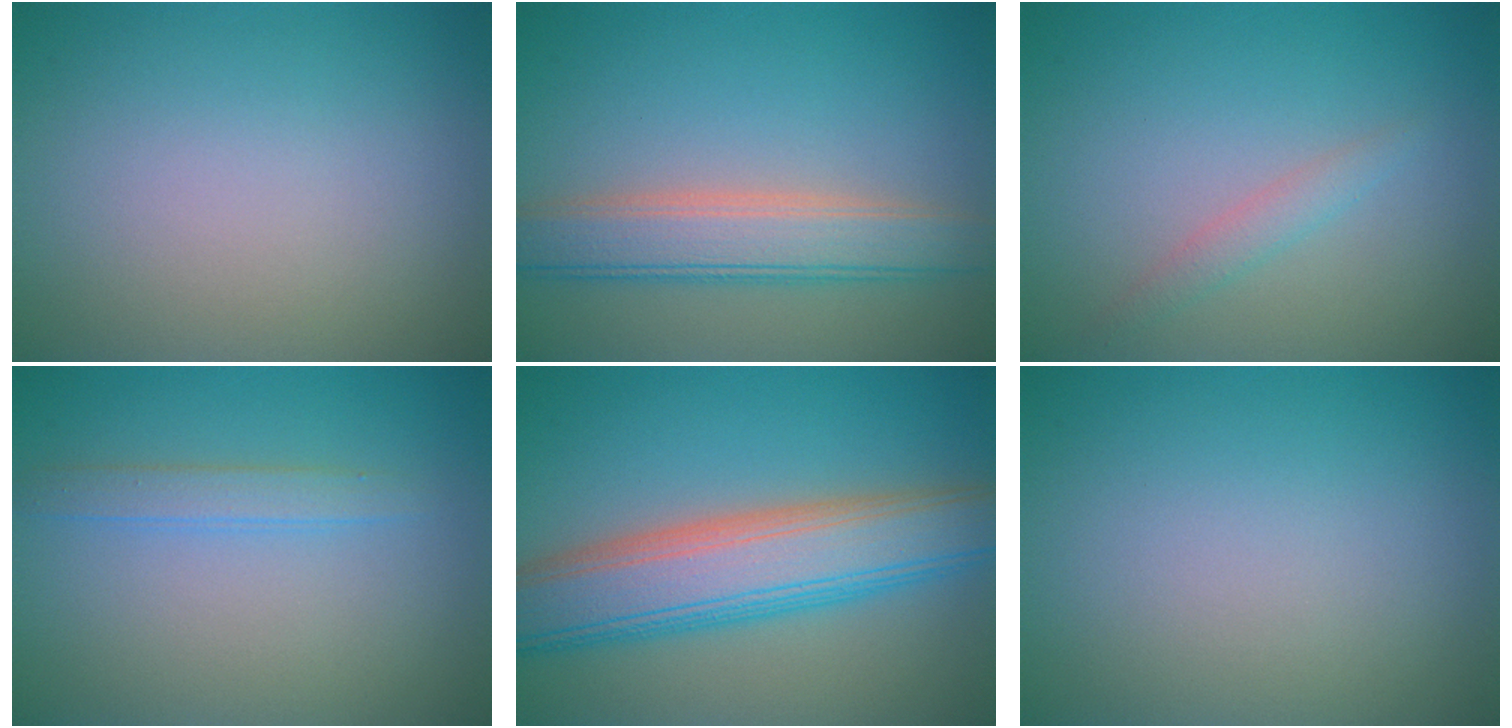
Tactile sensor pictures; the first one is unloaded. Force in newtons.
{"total": 5.0, "press": 5.0, "slide": 0.1}
{"total": 2.0, "press": 2.0, "slide": 0.2}
{"total": 1.7, "press": 1.7, "slide": 0.1}
{"total": 8.7, "press": 8.6, "slide": 0.5}
{"total": 0.0}